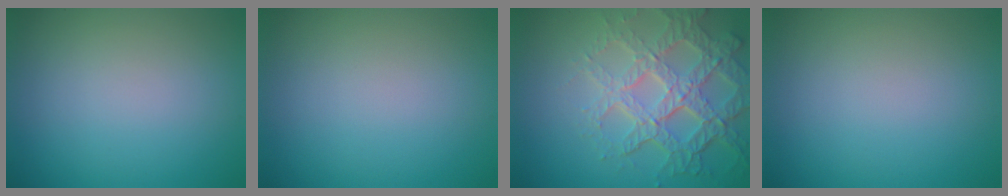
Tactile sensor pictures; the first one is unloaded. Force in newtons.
{"total": 0.0}
{"total": 7.3, "press": 5.2, "slide": 5.2}
{"total": 0.0}